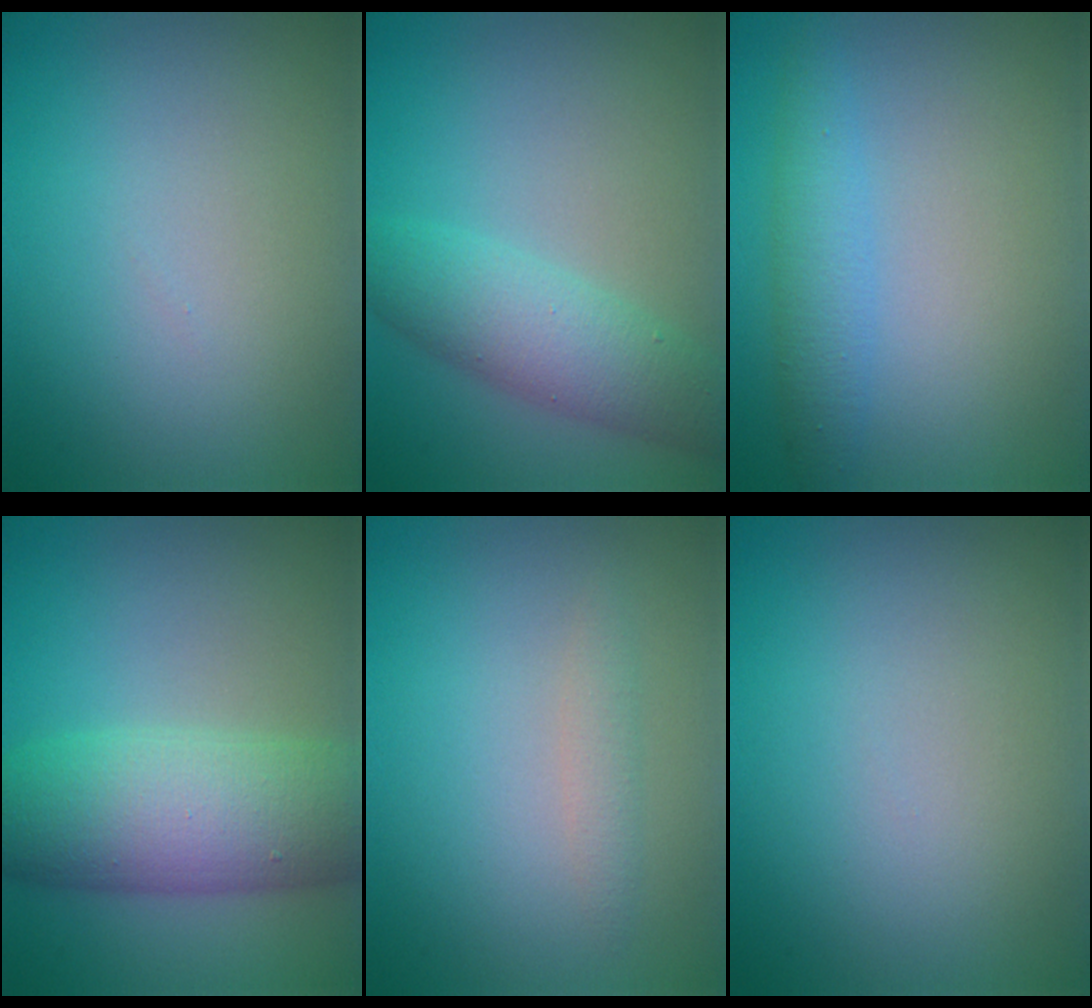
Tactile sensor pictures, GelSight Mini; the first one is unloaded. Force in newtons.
{"total": 4.7, "press": 4.7, "slide": 0.3}
{"total": 2.8, "press": 2.8, "slide": 0.0}
{"total": 8.4, "press": 8.4, "slide": 0.2}
{"total": 1.1, "press": 1.1, "slide": 0.0}
{"total": 0.0}